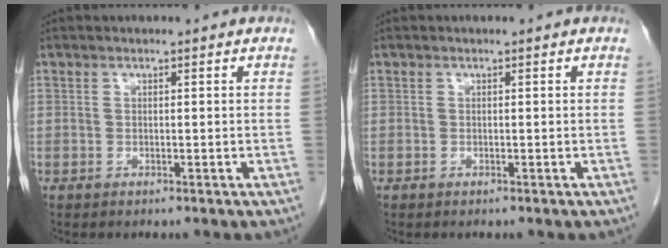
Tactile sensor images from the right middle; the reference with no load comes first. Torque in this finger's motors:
{"motor_torque": [-0.02, -0.05, -0.03, -0.01]}